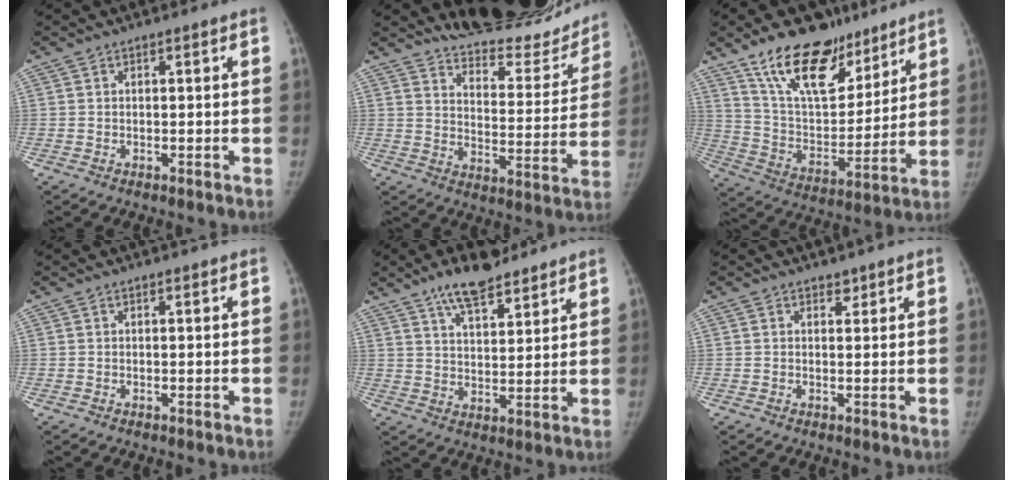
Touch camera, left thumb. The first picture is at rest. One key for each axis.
{"total": 21.7, "fx": 19.9, "fy": 6.2, "fz": 6.0, "tx": -0.044, "ty": -0.141, "tz": 0.260}
{"total": 20.8, "fx": 13.9, "fy": 10.4, "fz": 11.4, "tx": -0.141, "ty": -0.068, "tz": 0.246}
{"total": 0.0}
{"total": 11.0, "fx": 8.0, "fy": 4.2, "fz": 6.3, "tx": -0.081, "ty": -0.039, "tz": 0.133}
{"total": 1.1, "fx": 0.9, "fy": 0.7, "fz": 0.2, "tx": 0.006, "ty": -0.007, "tz": 0.012}